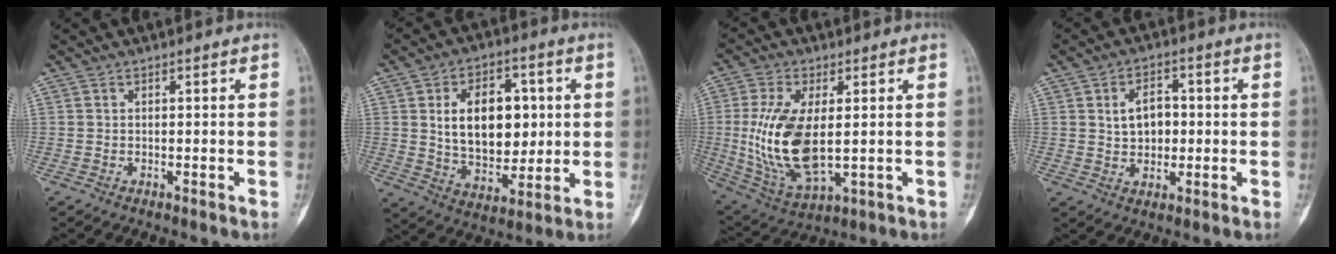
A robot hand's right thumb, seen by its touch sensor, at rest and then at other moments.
{"total": 15.6, "force": [2.4, 10.1, 11.7], "torque": [-0.141, -0.009, 0.047]}
{"total": 15.5, "force": [0.2, 7.3, 13.7], "torque": [-0.283, -0.017, 0.020]}
{"total": 6.5, "force": [0.7, 4.6, 4.6], "torque": [-0.056, 0.005, 0.012]}